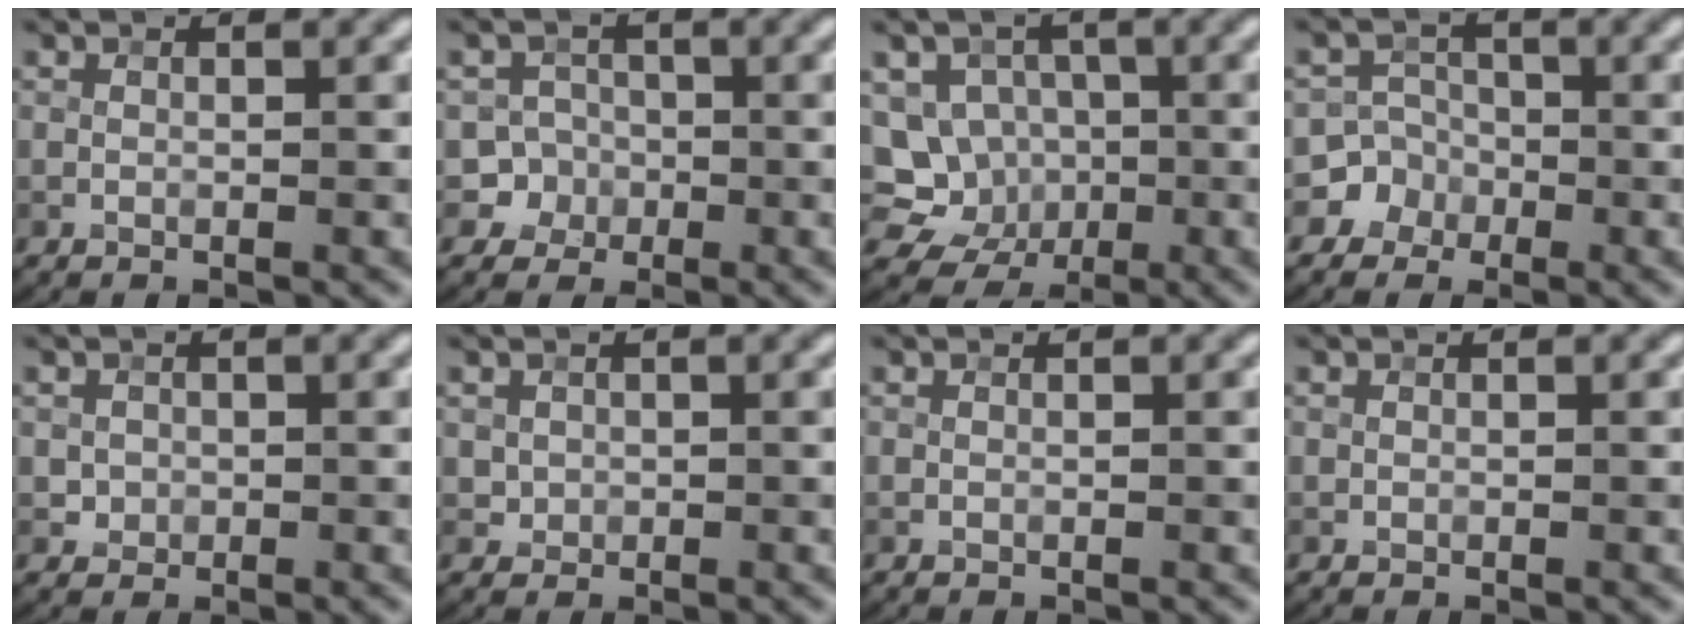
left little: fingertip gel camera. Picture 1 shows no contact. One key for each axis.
{"total": 4.3, "fx": -1.2, "fy": 4.1, "fz": 0.1, "tx": 0.026, "ty": 0.009, "tz": -0.035}
{"total": 6.9, "fx": -1.3, "fy": 6.5, "fz": 2.2, "tx": -0.028, "ty": 0.017, "tz": -0.047}
{"total": 5.1, "fx": -2.1, "fy": 4.6, "fz": -0.3, "tx": 0.034, "ty": 0.006, "tz": -0.054}
{"total": 1.2, "fx": 0.1, "fy": 1.2, "fz": 0.0, "tx": 0.010, "ty": -0.001, "tz": 0.002}
{"total": 1.3, "fx": 0.3, "fy": 1.2, "fz": 0.2, "tx": 0.004, "ty": -0.004, "tz": 0.005}
{"total": 0.0}
{"total": 0.0}